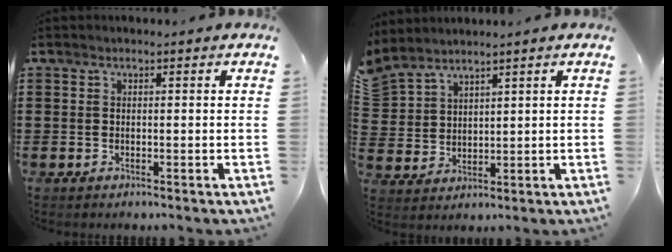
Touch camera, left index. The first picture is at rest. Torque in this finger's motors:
{"motor_torque": [-1.11, 1.03, 0.00, 0.00]}